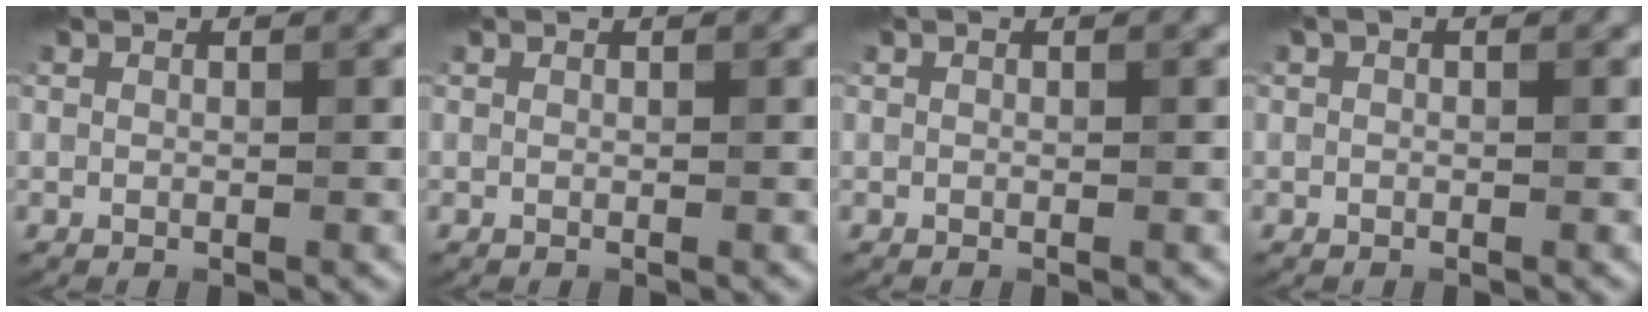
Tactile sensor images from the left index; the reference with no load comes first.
{"total": 0.0}
{"total": 0.0}
{"total": 0.5, "force": [0.1, 0.3, 0.5], "torque": [-0.010, 0.003, 0.001]}